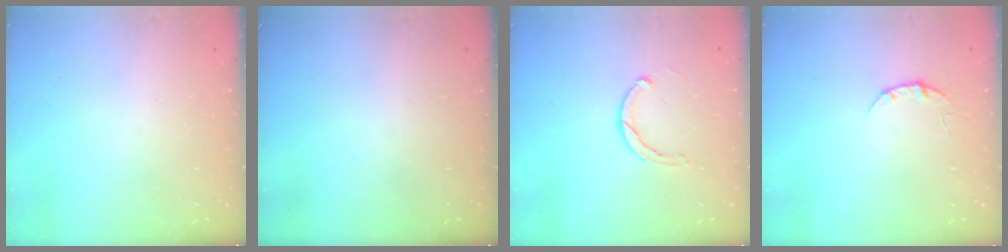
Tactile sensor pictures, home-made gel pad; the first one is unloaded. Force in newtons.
{"total": 0.0}
{"total": 2.8, "press": 2.8, "slide": 0.2}
{"total": 3.4, "press": 3.4, "slide": 0.4}